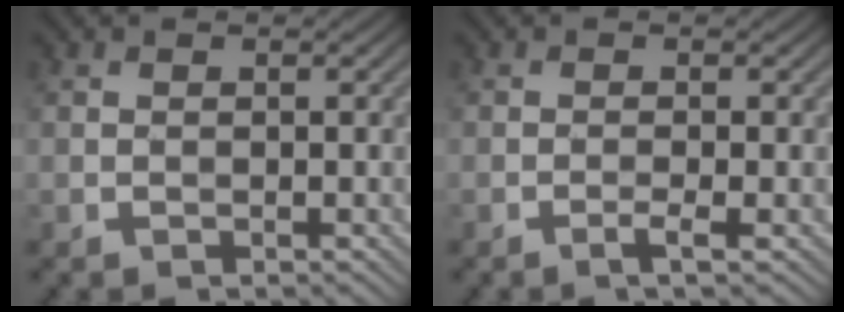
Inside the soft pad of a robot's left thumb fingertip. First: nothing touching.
{"total": 1.4, "force": [-0.7, -0.1, 1.2], "torque": [-0.023, 0.003, -0.019]}